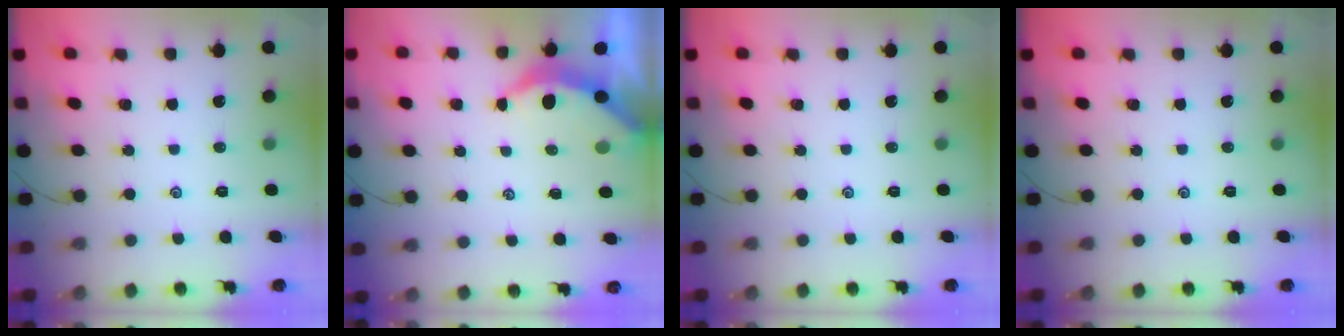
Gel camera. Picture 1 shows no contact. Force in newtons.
{"total": 4.0, "press": 4.0, "slide": 0.5}
{"total": 0.0}
{"total": 0.0}